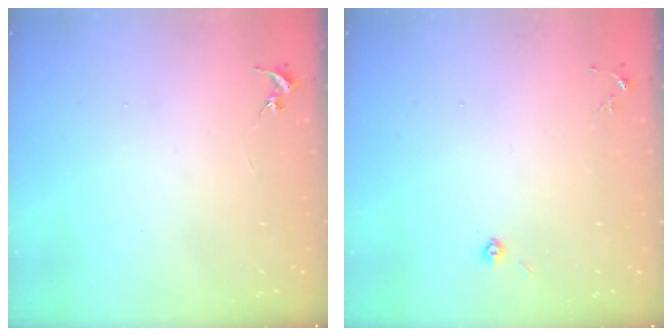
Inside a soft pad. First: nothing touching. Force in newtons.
{"total": 2.9, "press": 2.8, "slide": 1.0}